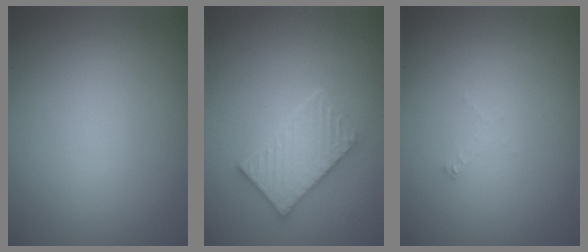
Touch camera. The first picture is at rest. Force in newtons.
{"total": 3.4, "press": 3.3, "slide": 0.8}
{"total": 0.5, "press": 0.5, "slide": 0.1}